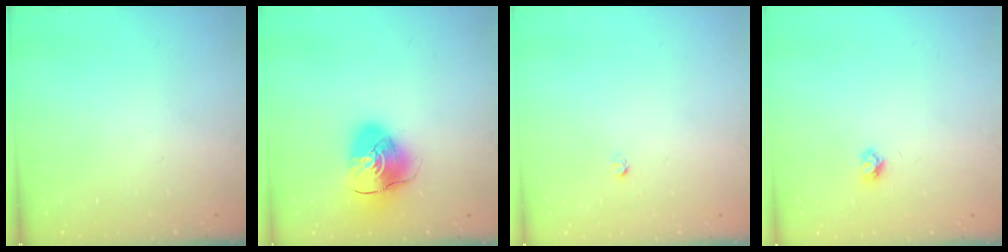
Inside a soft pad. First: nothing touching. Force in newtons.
{"total": 10.6, "press": 10.5, "slide": 1.5}
{"total": 1.6, "press": 1.5, "slide": 0.1}
{"total": 3.7, "press": 3.7, "slide": 0.5}